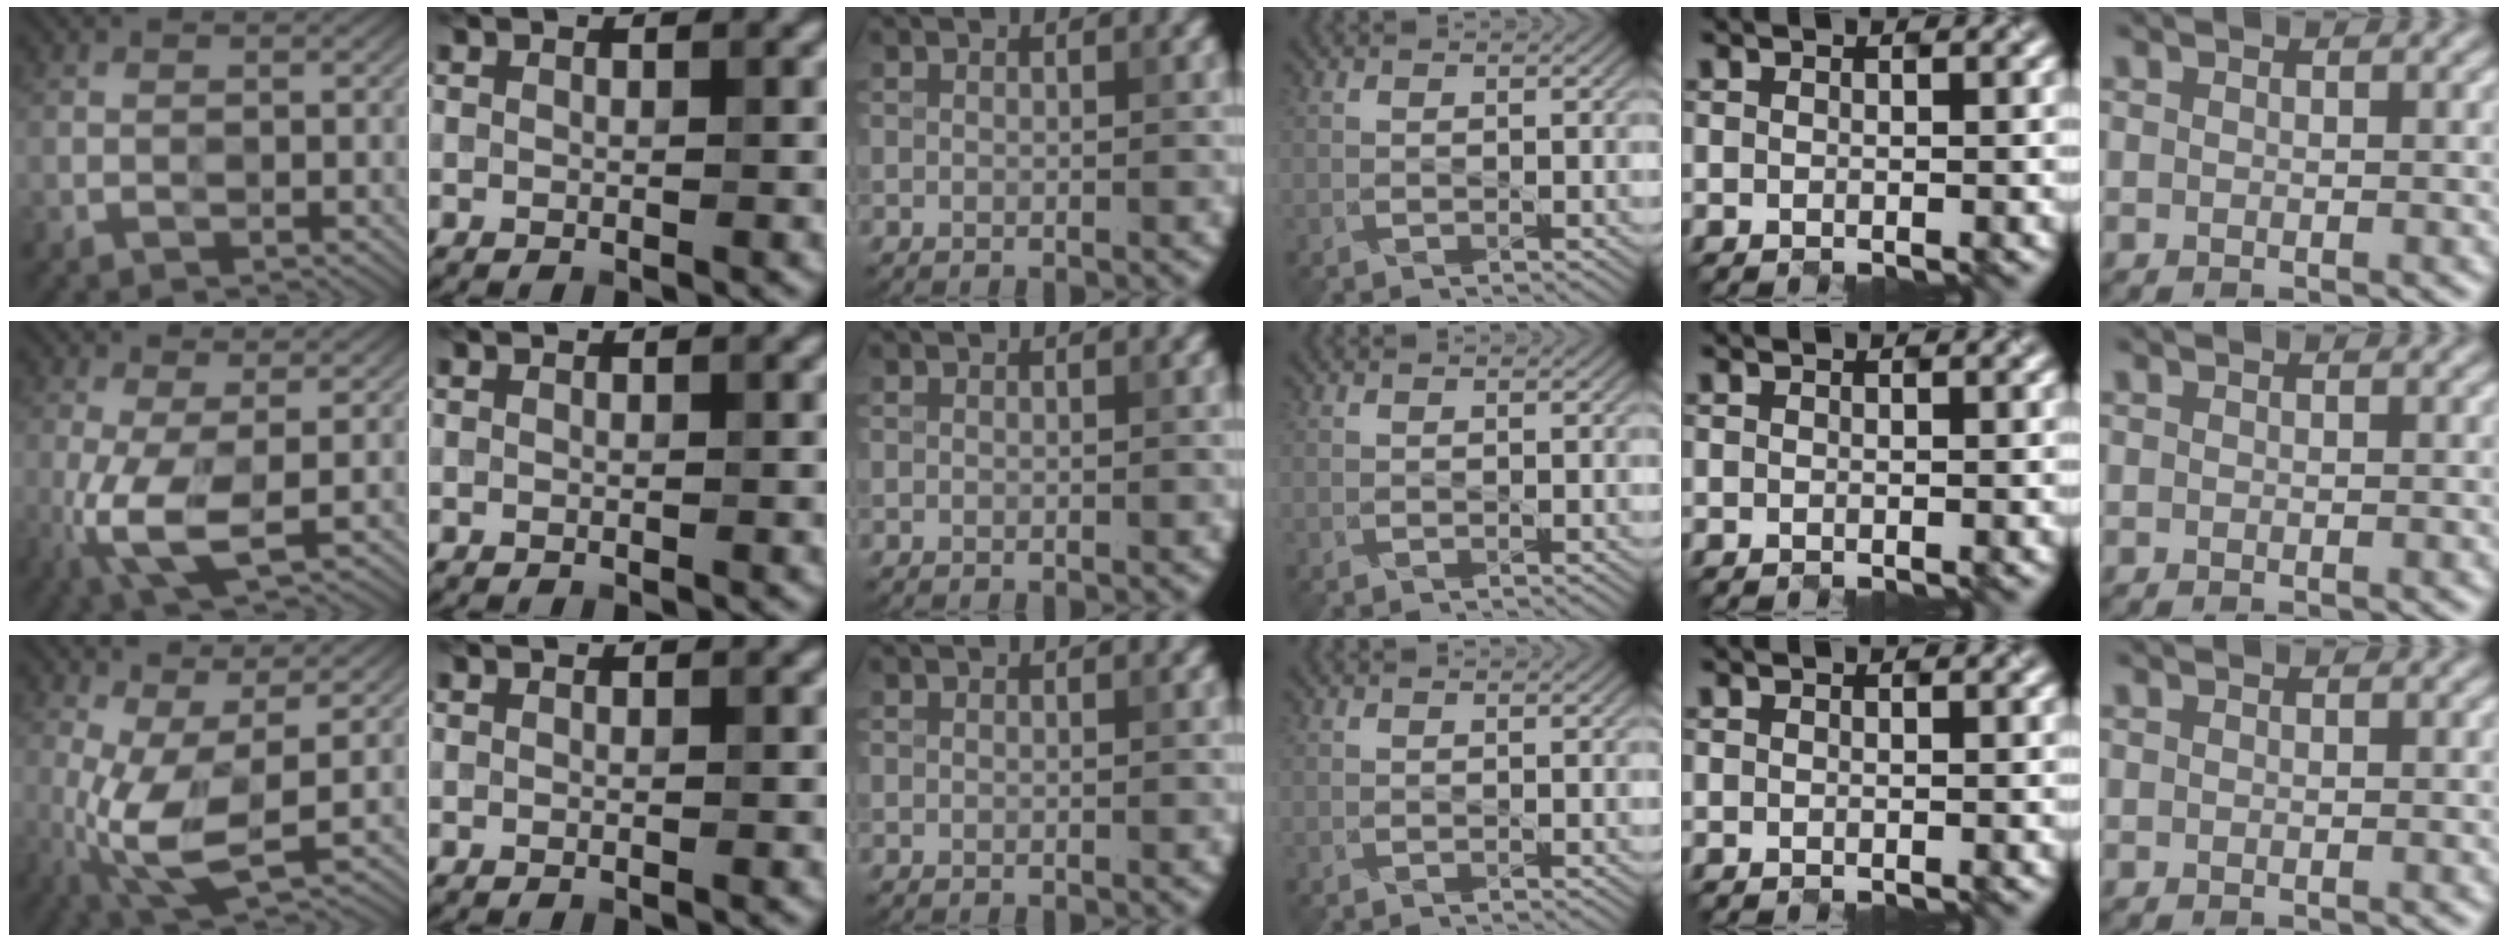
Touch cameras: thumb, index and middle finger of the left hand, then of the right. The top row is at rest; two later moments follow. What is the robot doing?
{"motion": "open", "object": "sandwich press"}